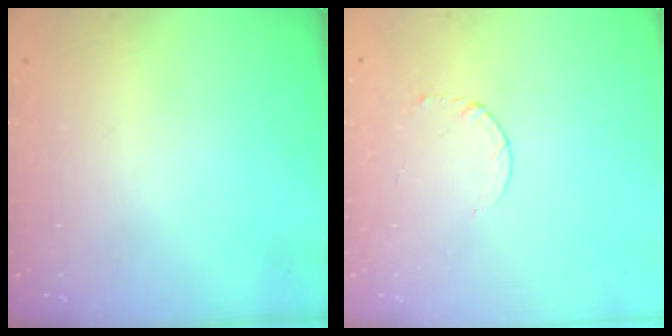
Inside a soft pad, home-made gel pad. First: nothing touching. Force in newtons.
{"total": 2.6, "press": 2.6, "slide": 0.3}